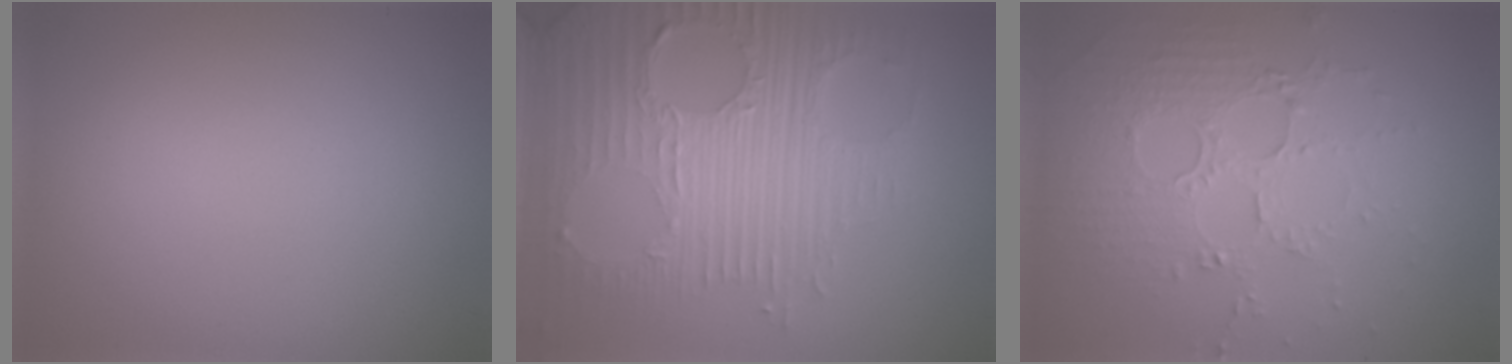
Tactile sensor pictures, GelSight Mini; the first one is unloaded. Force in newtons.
{"total": 8.6, "press": 6.0, "slide": 6.1}
{"total": 5.3, "press": 3.7, "slide": 3.9}